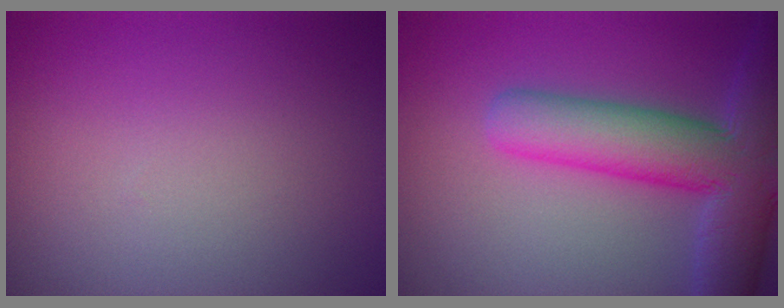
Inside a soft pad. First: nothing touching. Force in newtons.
{"total": 9.6, "press": 9.6, "slide": 0.8}